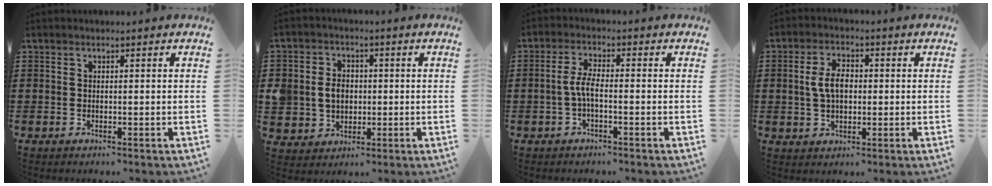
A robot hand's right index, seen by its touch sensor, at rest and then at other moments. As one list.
[{"total": 5.7, "force": [-0.1, 5.1, 2.6], "torque": [-0.073, 0.015, -0.004]}, {"total": 3.7, "force": [-1.0, 1.0, 3.4], "torque": [-0.084, -0.003, -0.026]}, {"total": 5.3, "force": [0.3, 3.1, 4.3], "torque": [-0.097, 0.010, 0.000]}]